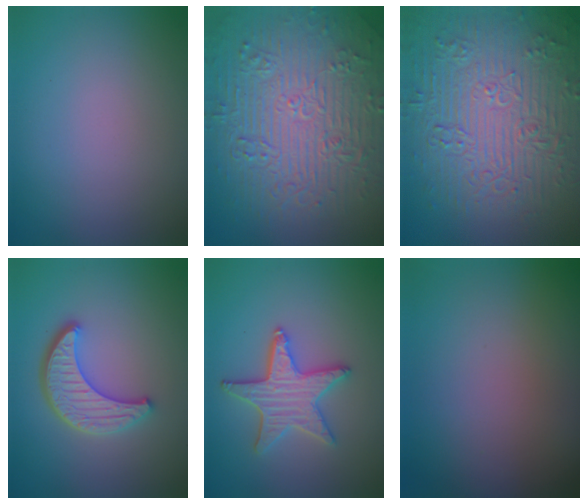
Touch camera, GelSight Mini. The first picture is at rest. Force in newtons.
{"total": 11.1, "press": 7.4, "slide": 8.3}
{"total": 11.0, "press": 7.3, "slide": 8.2}
{"total": 4.5, "press": 3.8, "slide": 2.4}
{"total": 3.8, "press": 3.6, "slide": 1.3}
{"total": 0.0}